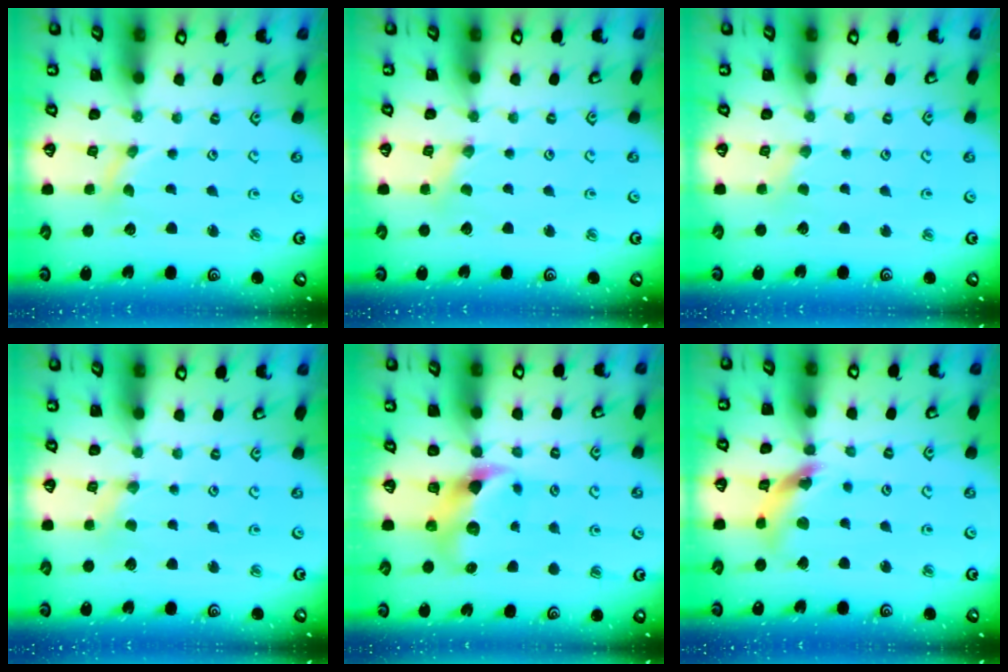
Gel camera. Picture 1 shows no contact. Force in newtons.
{"total": 0.9, "press": 0.9, "slide": 0.1}
{"total": 1.1, "press": 1.0, "slide": 0.2}
{"total": 0.7, "press": 0.7, "slide": 0.2}
{"total": 7.7, "press": 7.7, "slide": 1.0}
{"total": 11.7, "press": 11.7, "slide": 1.3}